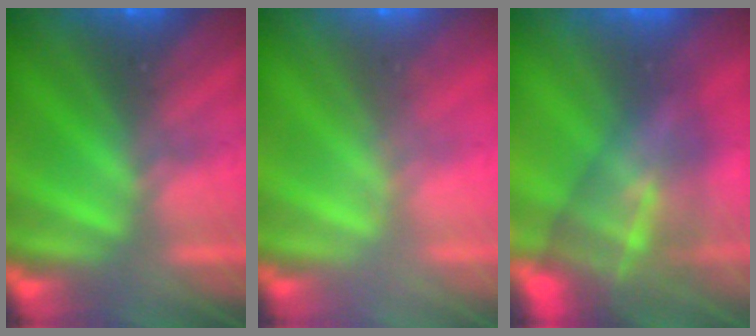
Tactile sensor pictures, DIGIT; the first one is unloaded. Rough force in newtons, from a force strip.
{"total": 1.6}
{"total": 7.4}